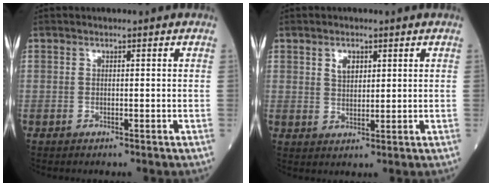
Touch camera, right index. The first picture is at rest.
{"total": 2.9, "force": [1.4, 1.7, 1.9], "torque": [-0.036, 0.002, 0.027]}